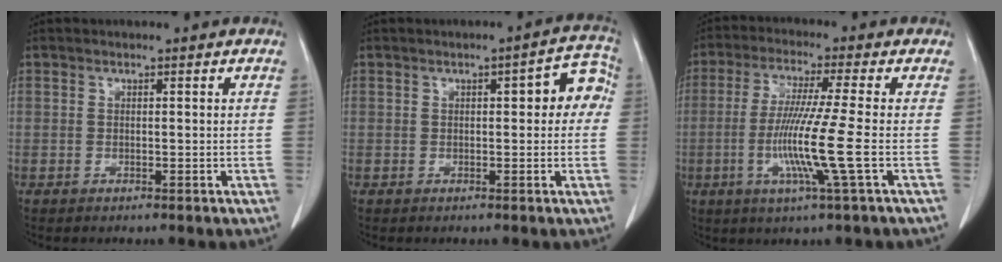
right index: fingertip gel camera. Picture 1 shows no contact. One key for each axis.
{"total": 5.8, "fx": 0.9, "fy": 2.0, "fz": 5.3, "tx": -0.051, "ty": 0.026, "tz": 0.005}
{"total": 10.4, "fx": -2.3, "fy": -1.6, "fz": 10.0, "tx": -0.205, "ty": -0.021, "tz": -0.050}